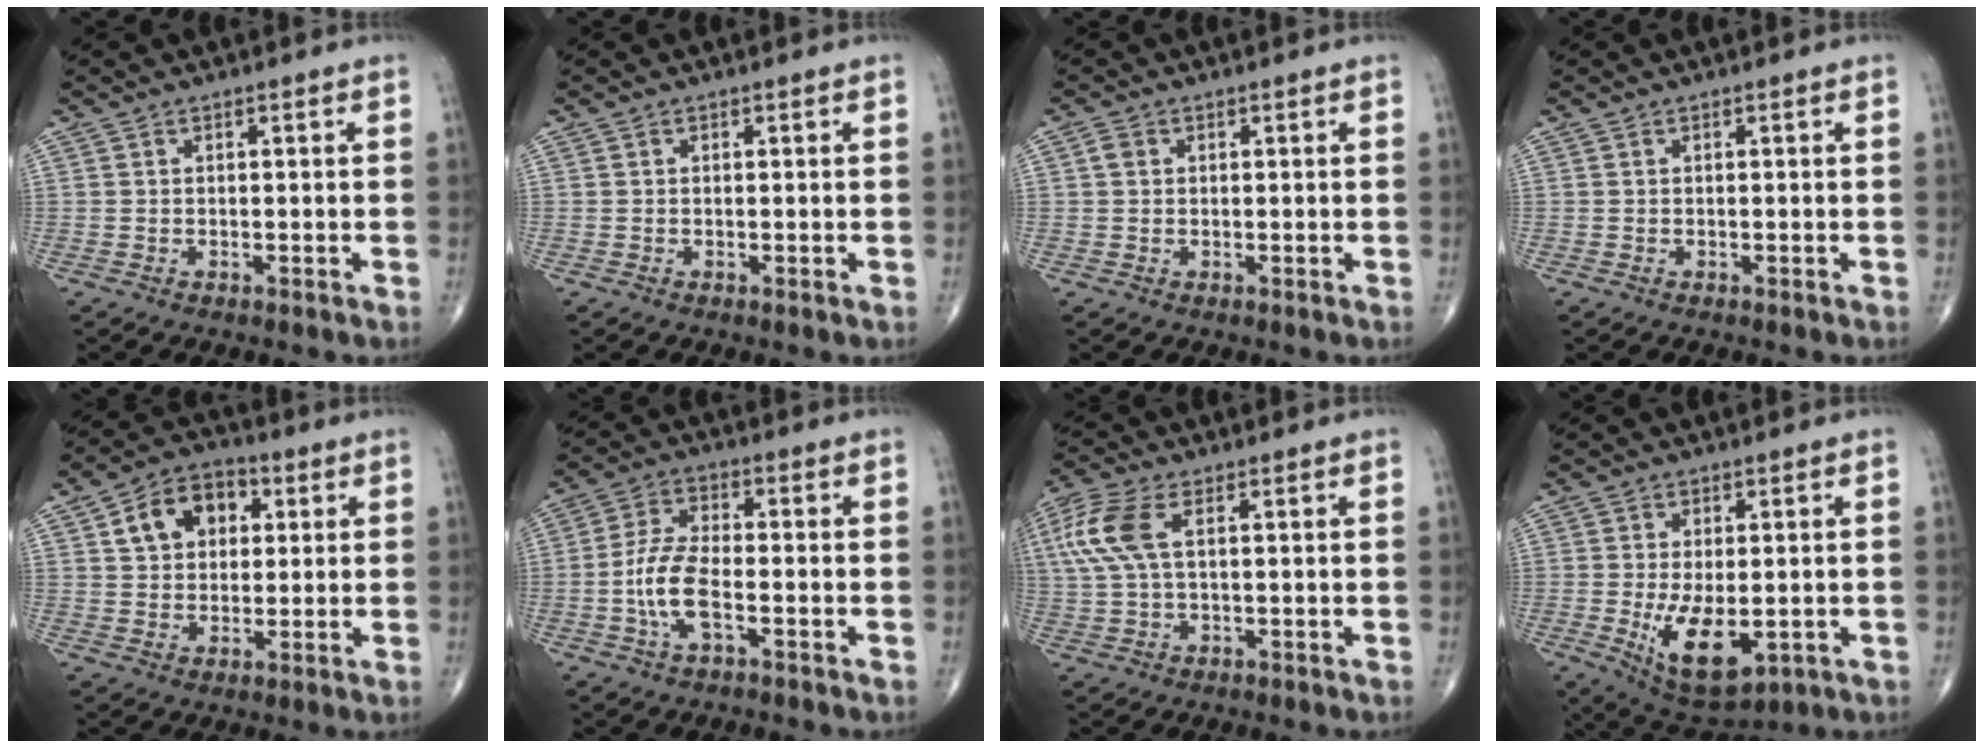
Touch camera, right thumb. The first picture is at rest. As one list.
[{"total": 0.0}, {"total": 1.6, "force": [0.4, 1.4, 0.8], "torque": [-0.013, 0.004, 0.006]}, {"total": 0.0}, {"total": 10.2, "force": [3.2, 7.3, 6.4], "torque": [-0.072, 0.003, 0.046]}, {"total": 8.3, "force": [-2.4, 3.2, 7.2], "torque": [-0.154, 0.018, -0.051]}, {"total": 9.5, "force": [2.6, 4.5, 8.0], "torque": [-0.208, 0.018, 0.052]}, {"total": 10.8, "force": [-2.2, 5.2, 9.2], "torque": [-0.146, -0.020, -0.020]}]